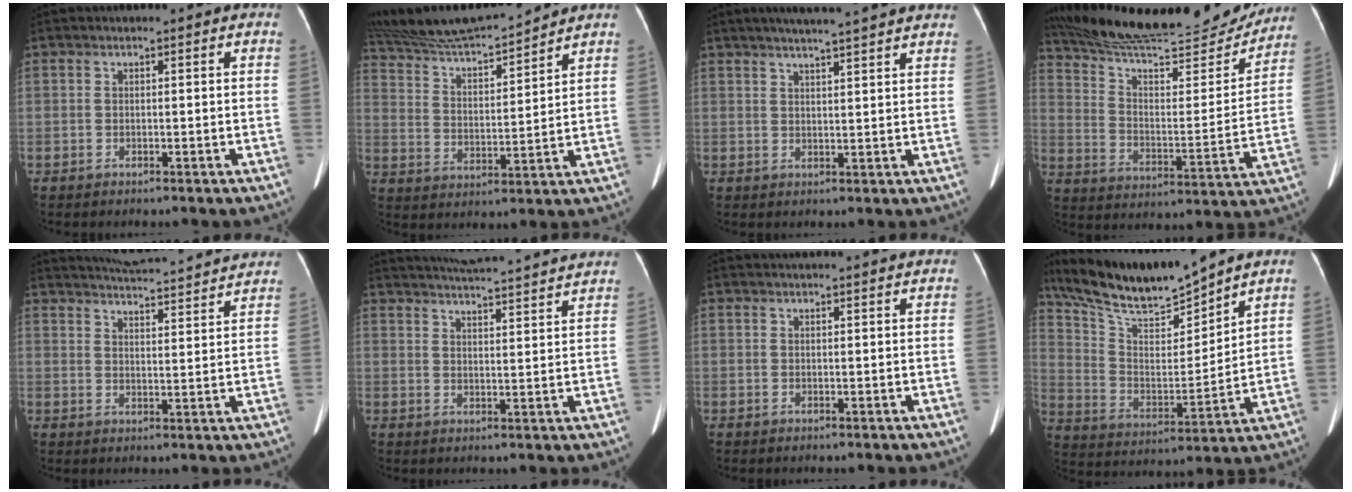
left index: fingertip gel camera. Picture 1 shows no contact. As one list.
[{"total": 15.1, "force": [14.2, 0.3, 5.1], "torque": [-0.105, 0.008, 0.255]}, {"total": 13.0, "force": [11.0, 0.7, 6.9], "torque": [-0.108, 0.036, 0.139]}, {"total": 27.5, "force": [25.2, 4.0, 10.4], "torque": [-0.176, -0.035, 0.358]}, {"total": 19.6, "force": [18.5, 1.4, 6.4], "torque": [-0.101, 0.005, 0.242]}, {"total": 19.9, "force": [18.5, 0.7, 7.1], "torque": [-0.116, 0.009, 0.244]}, {"total": 7.7, "force": [7.3, 0.0, 2.5], "torque": [-0.031, 0.031, 0.081]}, {"total": 16.2, "force": [14.7, 1.2, 6.8], "torque": [-0.139, 0.003, 0.272]}]